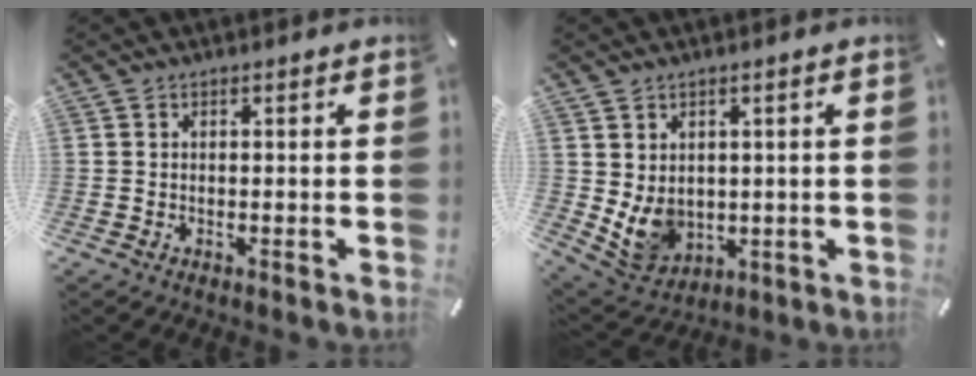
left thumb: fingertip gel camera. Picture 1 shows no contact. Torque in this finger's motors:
{"motor_torque": [1.28, 1.19, 0.72, -0.10, 0.08]}